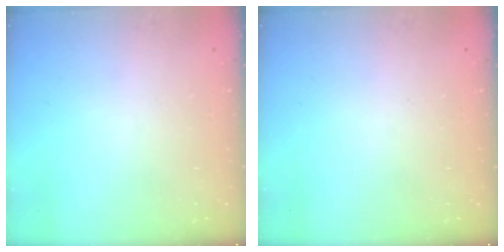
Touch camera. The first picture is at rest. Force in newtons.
{"total": 0.0}